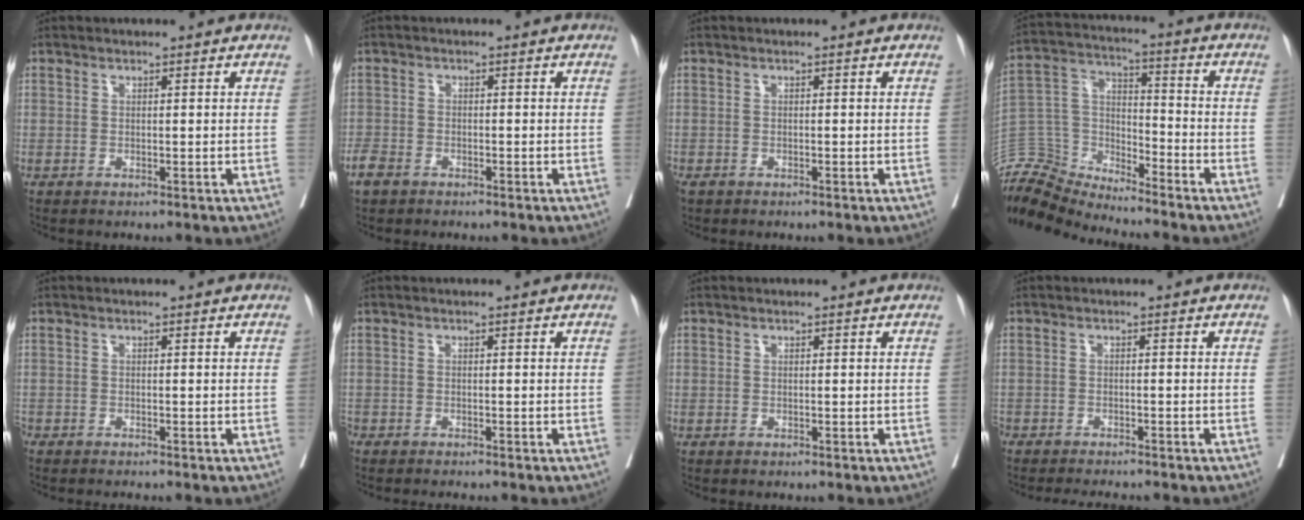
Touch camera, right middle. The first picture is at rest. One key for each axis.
{"total": 2.8, "fx": -2.1, "fy": 1.4, "fz": 1.2, "tx": -0.031, "ty": -0.002, "tz": -0.038}
{"total": 1.1, "fx": -0.9, "fy": 0.5, "fz": 0.4, "tx": -0.014, "ty": -0.004, "tz": -0.016}
{"total": 9.5, "fx": -9.4, "fy": 0.7, "fz": -1.1, "tx": 0.016, "ty": 0.063, "tz": -0.186}
{"total": 2.9, "fx": -2.6, "fy": 0.0, "fz": 1.1, "tx": -0.013, "ty": -0.005, "tz": -0.042}
{"total": 3.8, "fx": -3.4, "fy": 0.3, "fz": 1.6, "tx": -0.016, "ty": -0.007, "tz": -0.054}
{"total": 0.0}
{"total": 7.9, "fx": -7.2, "fy": 1.0, "fz": 3.1, "tx": -0.038, "ty": -0.012, "tz": -0.101}